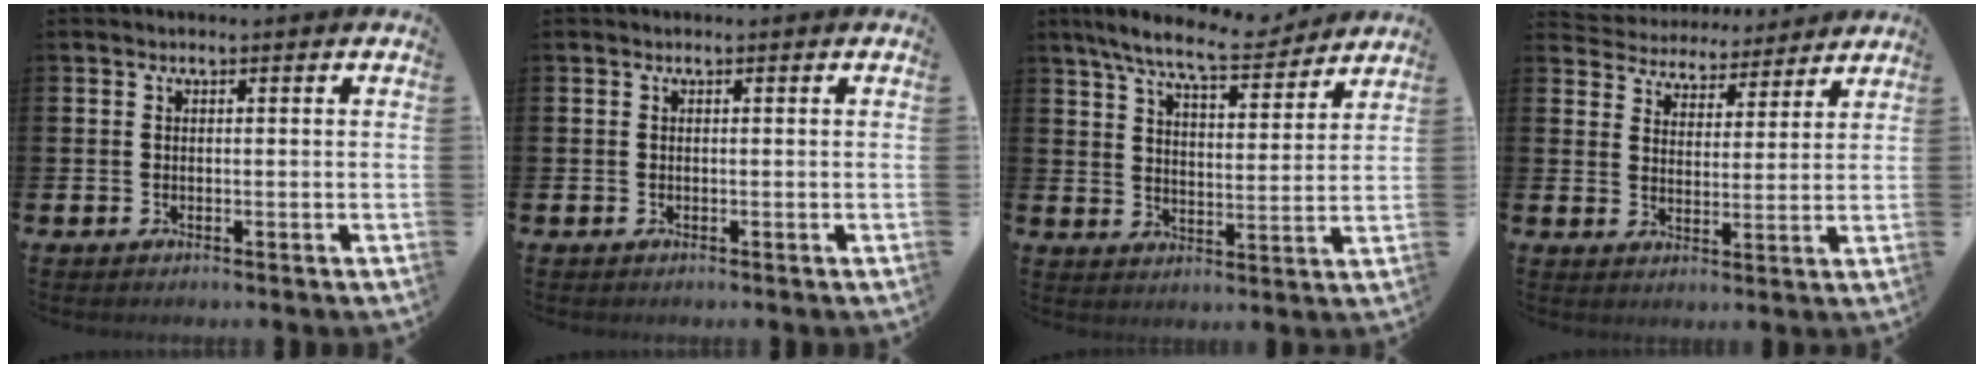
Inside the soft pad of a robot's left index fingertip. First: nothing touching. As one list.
[{"total": 0.0}, {"total": 9.0, "force": [8.2, 1.2, 3.5], "torque": [-0.087, -0.041, 0.145]}, {"total": 4.6, "force": [4.3, 1.4, -0.7], "torque": [-0.011, -0.036, 0.073]}]